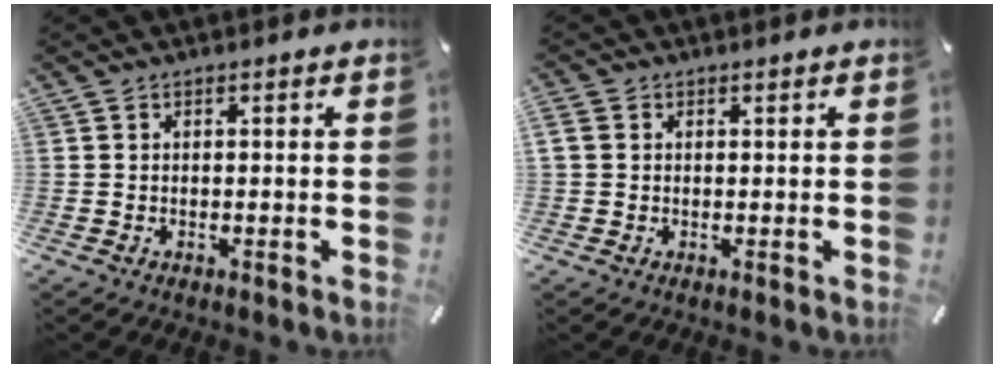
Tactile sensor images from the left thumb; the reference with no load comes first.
{"total": 1.8, "force": [0.5, 1.6, 0.7], "torque": [-0.016, 0.006, 0.008]}